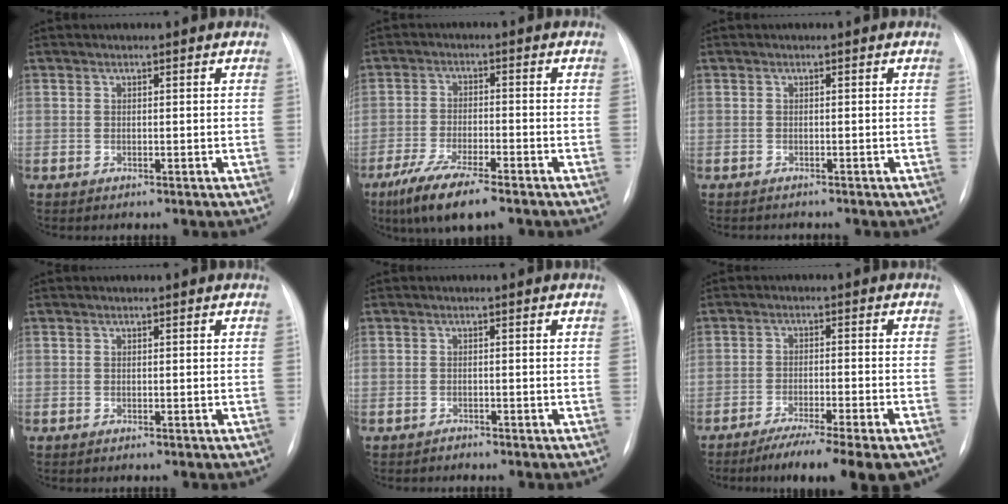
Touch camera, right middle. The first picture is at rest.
{"total": 9.5, "force": [-6.5, 1.5, 6.7], "torque": [-0.126, -0.024, -0.109]}
{"total": 1.9, "force": [-1.7, 0.4, 0.5], "torque": [-0.007, -0.006, -0.016]}
{"total": 0.0}
{"total": 0.7, "force": [-0.7, 0.2, -0.2], "torque": [-0.003, -0.003, -0.014]}
{"total": 12.0, "force": [-9.4, 0.6, 7.5], "torque": [-0.096, -0.024, -0.141]}